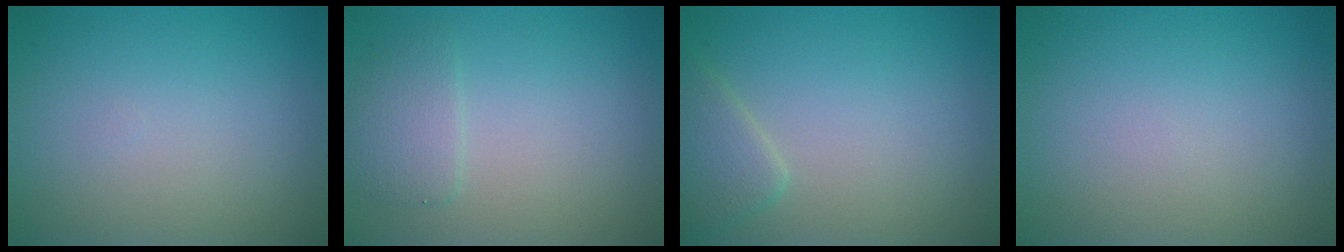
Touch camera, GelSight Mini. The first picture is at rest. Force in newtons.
{"total": 2.0, "press": 2.0, "slide": 0.2}
{"total": 2.2, "press": 2.2, "slide": 0.2}
{"total": 0.0}